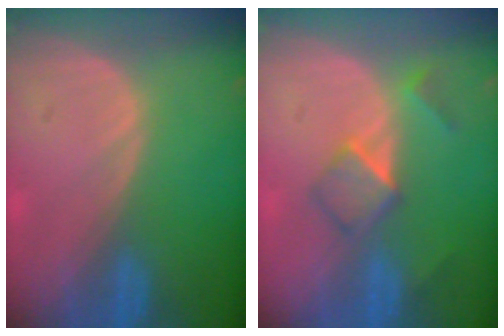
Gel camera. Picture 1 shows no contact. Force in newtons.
{"total": 5.2, "press": 4.5, "slide": 2.6}